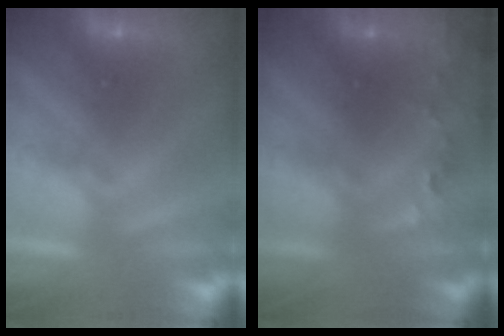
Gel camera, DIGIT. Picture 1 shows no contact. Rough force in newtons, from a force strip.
{"total": 7.2}